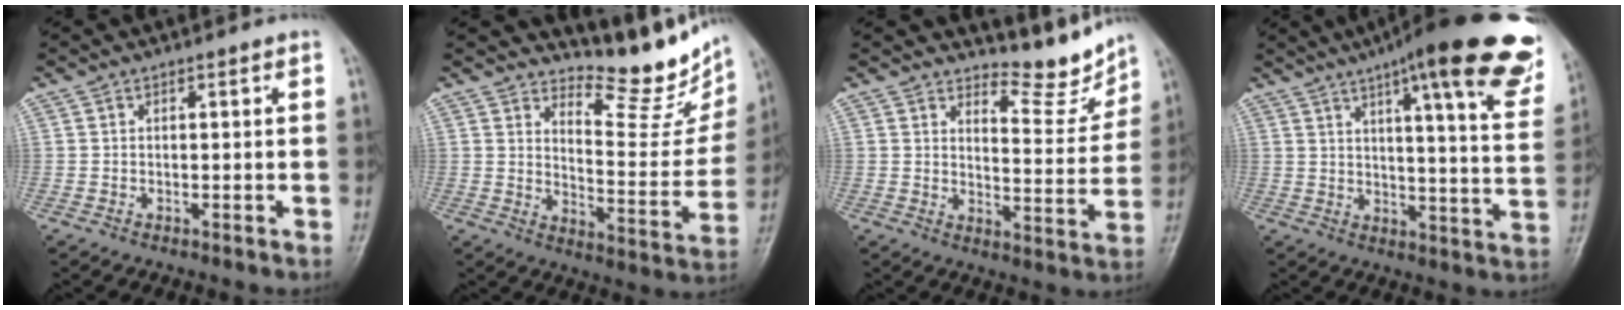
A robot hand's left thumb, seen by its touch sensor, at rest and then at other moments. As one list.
[{"total": 14.3, "force": [12.7, 3.5, 5.5], "torque": [-0.047, -0.119, 0.173]}, {"total": 8.3, "force": [7.7, 2.1, 1.9], "torque": [-0.001, -0.079, 0.110]}, {"total": 25.9, "force": [16.5, 5.0, 19.3], "torque": [-0.240, -0.044, 0.204]}]